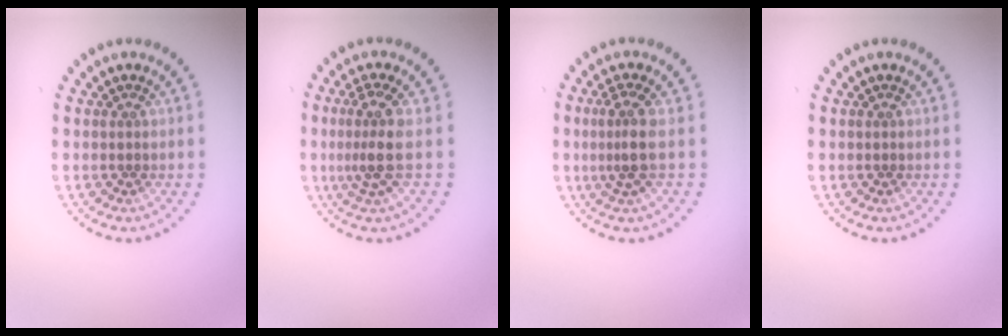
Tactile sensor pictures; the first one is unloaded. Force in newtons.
{"total": 3.0, "press": 2.3, "slide": 2.0}
{"total": 2.6, "press": 1.8, "slide": 1.8}
{"total": 0.0}